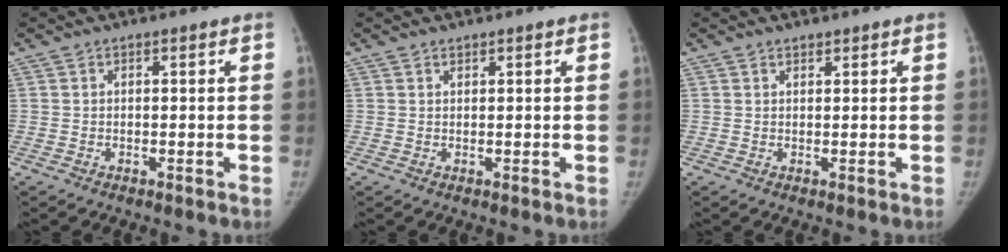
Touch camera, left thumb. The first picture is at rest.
{"total": 0.6, "force": [0.5, 0.3, 0.0], "torque": [0.002, -0.004, 0.007]}
{"total": 1.0, "force": [0.8, 0.4, 0.1], "torque": [0.004, -0.007, 0.012]}